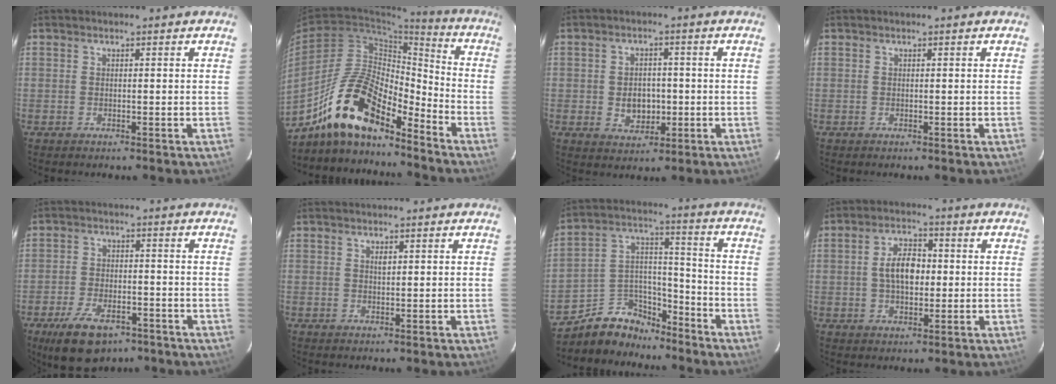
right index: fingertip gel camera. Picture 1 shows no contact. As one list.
[{"total": 15.9, "force": [-12.2, 4.9, 8.9], "torque": [-0.170, 0.010, -0.232]}, {"total": 5.6, "force": [-0.7, 4.4, 3.4], "torque": [-0.065, 0.002, -0.003]}, {"total": 0.0}, {"total": 10.9, "force": [-7.2, 5.1, 6.4], "torque": [-0.141, -0.014, -0.117]}, {"total": 0.9, "force": [0.4, 0.4, 0.7], "torque": [-0.010, 0.002, 0.008]}, {"total": 10.5, "force": [-8.8, 5.3, 1.7], "torque": [-0.039, 0.062, -0.151]}, {"total": 6.6, "force": [0.3, 3.8, 5.4], "torque": [-0.098, 0.012, 0.008]}]